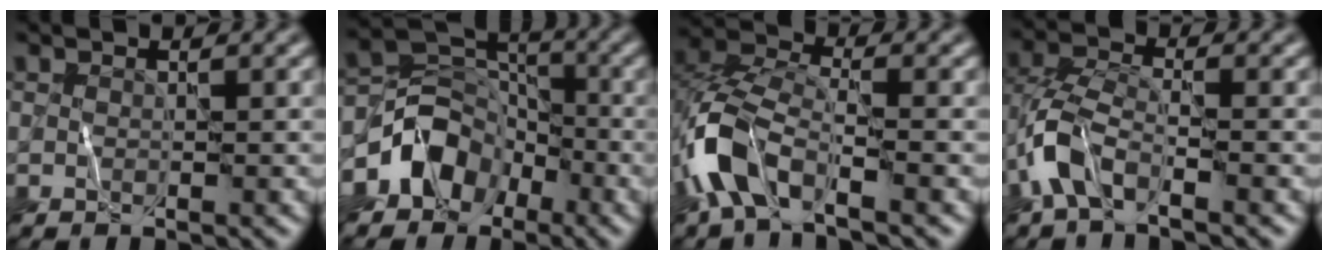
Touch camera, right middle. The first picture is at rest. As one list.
[{"total": 7.8, "force": [-4.0, 5.8, 3.3], "torque": [-0.050, -0.001, -0.082]}, {"total": 6.2, "force": [-3.3, 2.9, 4.4], "torque": [-0.094, 0.002, -0.076]}, {"total": 4.5, "force": [-2.7, 1.9, 3.2], "torque": [-0.074, 0.005, -0.066]}]